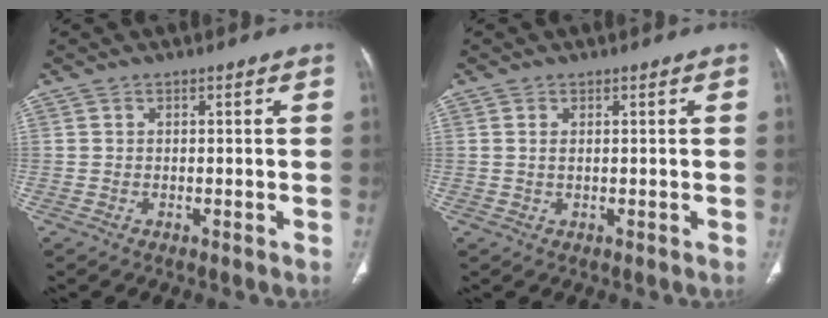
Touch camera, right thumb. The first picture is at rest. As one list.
[{"total": 0.9, "force": [0.2, 0.4, 0.8], "torque": [-0.019, -0.001, 0.005]}]